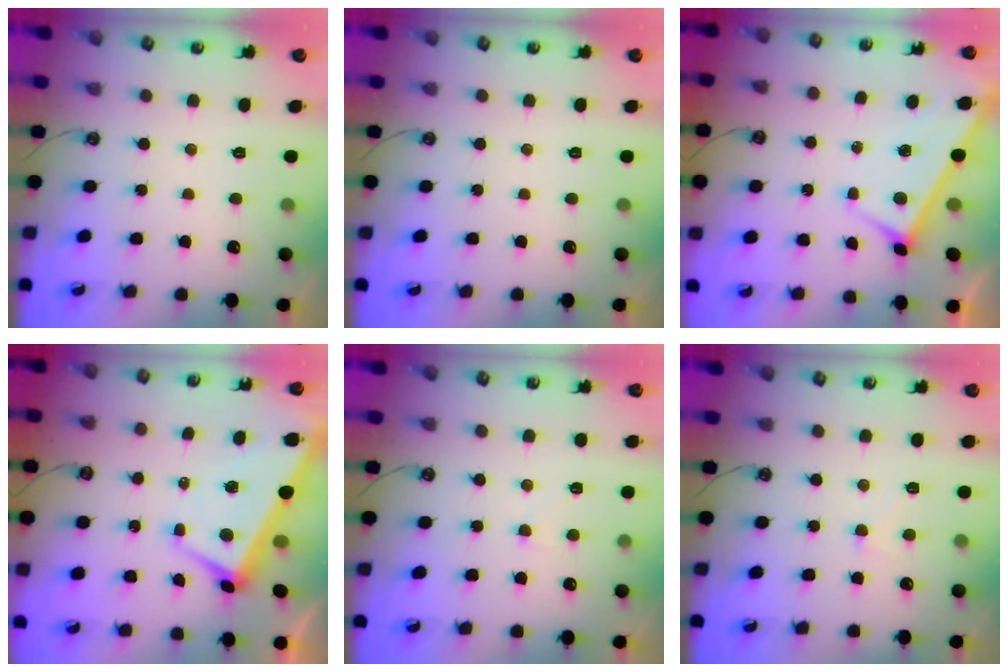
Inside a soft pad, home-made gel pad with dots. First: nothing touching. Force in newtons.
{"total": 0.0}
{"total": 2.9, "press": 2.9, "slide": 0.3}
{"total": 1.7, "press": 1.4, "slide": 1.0}
{"total": 4.4, "press": 4.3, "slide": 0.7}
{"total": 1.1, "press": 1.0, "slide": 0.5}